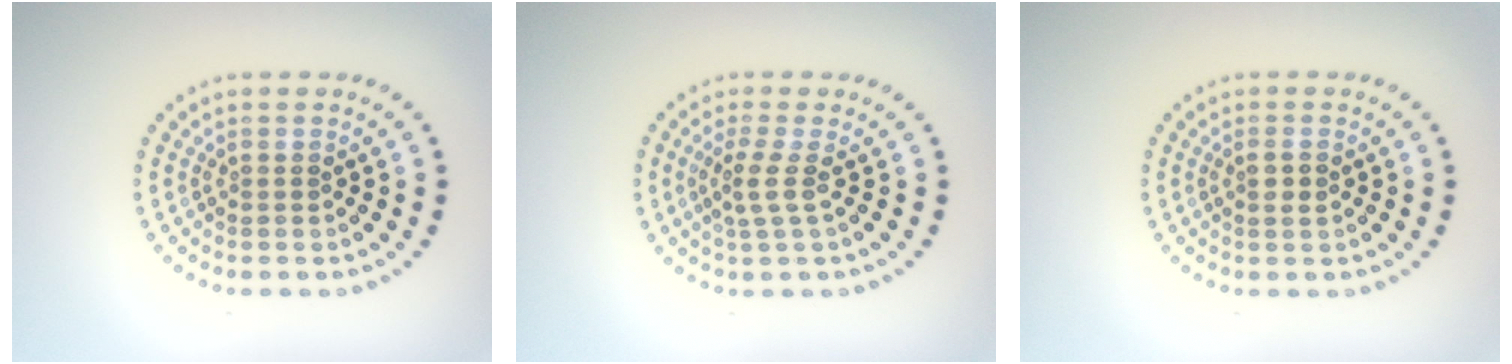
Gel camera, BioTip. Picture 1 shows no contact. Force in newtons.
{"total": 2.1, "press": 1.5, "slide": 1.4}
{"total": 1.1, "press": 1.1, "slide": 0.4}